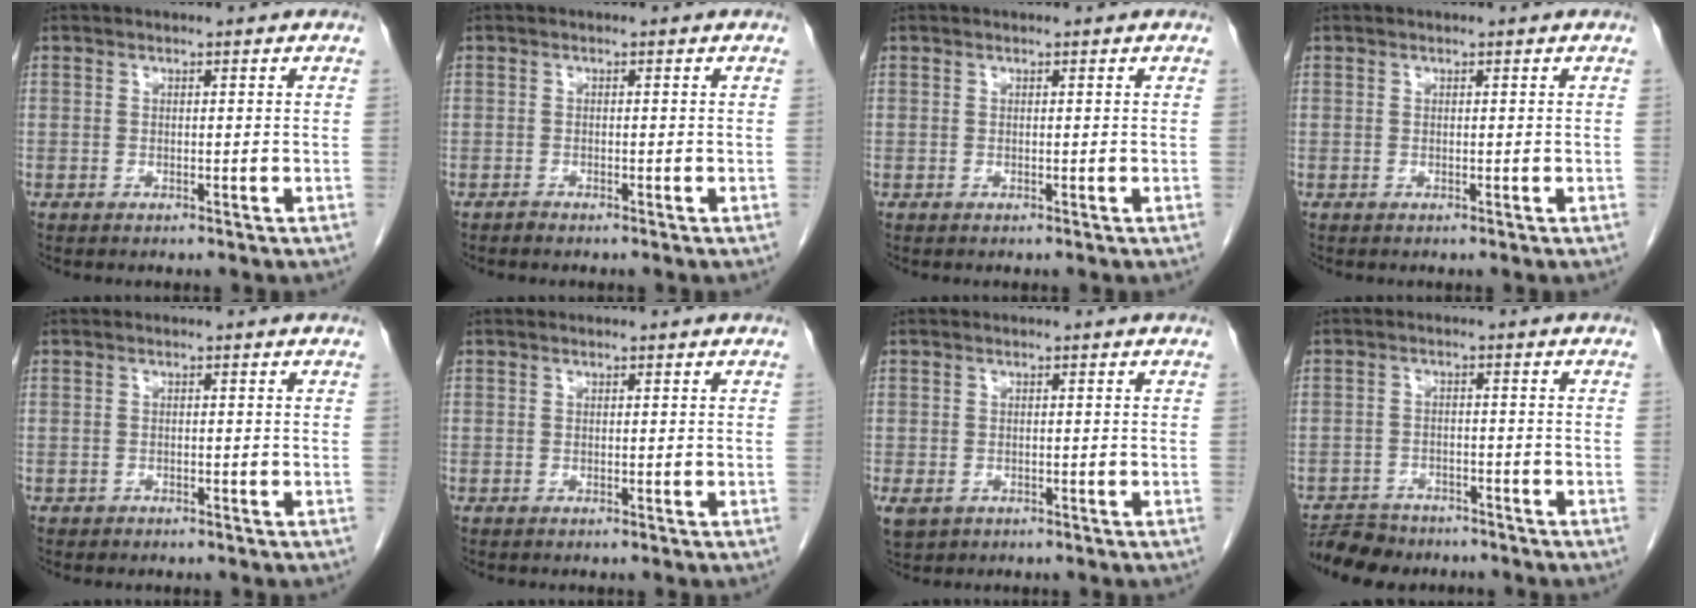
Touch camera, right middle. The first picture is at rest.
{"total": 0.7, "force": [-0.6, 0.1, 0.3], "torque": [-0.011, -0.001, -0.011]}
{"total": 0.0}
{"total": 0.0}
{"total": 0.6, "force": [-0.4, 0.5, 0.0], "torque": [-0.010, 0.002, -0.007]}
{"total": 0.0}
{"total": 3.1, "force": [-1.4, 2.2, 1.6], "torque": [-0.038, -0.008, -0.015]}
{"total": 6.7, "force": [-5.9, 2.9, 1.1], "torque": [-0.016, -0.007, -0.095]}